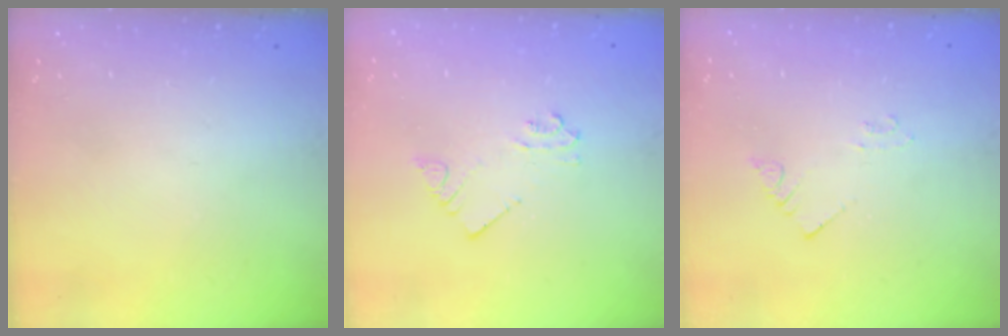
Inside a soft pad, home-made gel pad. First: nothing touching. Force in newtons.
{"total": 3.2, "press": 3.2, "slide": 0.2}
{"total": 2.1, "press": 2.1, "slide": 0.3}